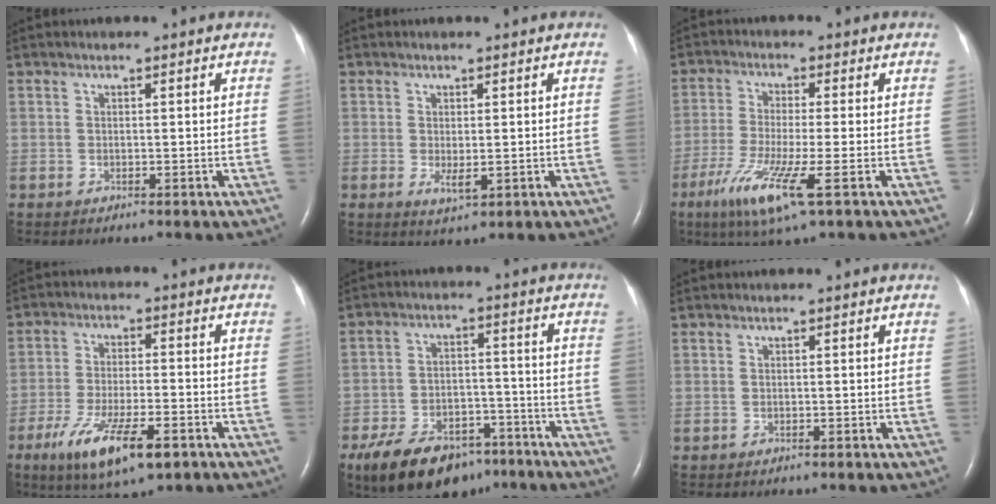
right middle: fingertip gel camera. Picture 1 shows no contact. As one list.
[{"total": 2.4, "force": [-0.4, 0.8, 2.2], "torque": [-0.042, -0.008, 0.001]}, {"total": 9.5, "force": [-4.4, 0.3, 8.4], "torque": [-0.175, -0.031, -0.081]}, {"total": 11.3, "force": [-5.9, 2.8, 9.2], "torque": [-0.173, -0.023, -0.094]}, {"total": 14.4, "force": [-10.1, 7.2, 7.3], "torque": [-0.128, 0.005, -0.159]}, {"total": 0.0}]